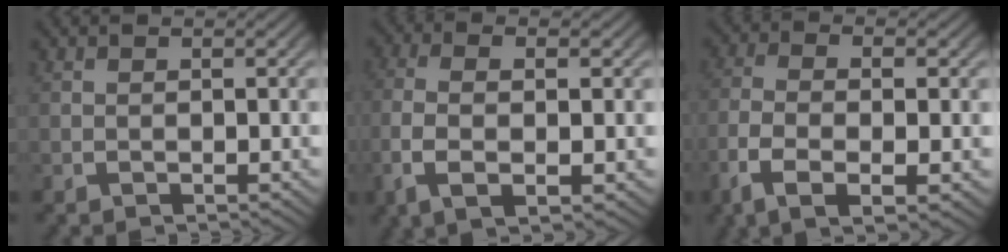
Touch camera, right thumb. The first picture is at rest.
{"total": 5.8, "force": [-0.6, 2.6, 5.1], "torque": [-0.124, -0.011, -0.003]}
{"total": 6.3, "force": [-1.7, 3.0, 5.3], "torque": [-0.125, -0.017, -0.022]}